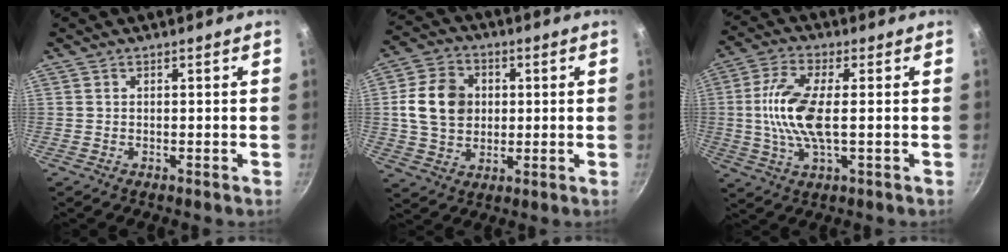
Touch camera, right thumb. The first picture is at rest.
{"total": 12.0, "force": [1.4, 9.6, 7.1], "torque": [-0.103, 0.008, 0.020]}
{"total": 11.0, "force": [0.2, 4.1, 10.2], "torque": [-0.214, 0.008, -0.004]}